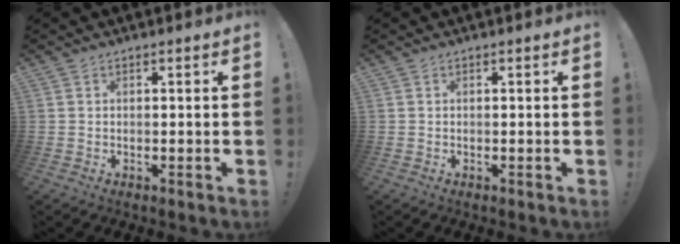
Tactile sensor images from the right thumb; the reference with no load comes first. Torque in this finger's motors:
{"motor_torque": [0.00, 0.00, -0.01, 0.01, 0.08]}